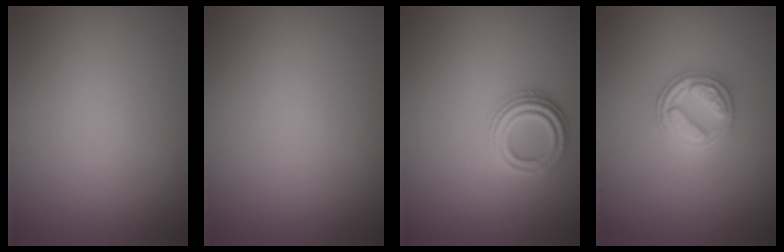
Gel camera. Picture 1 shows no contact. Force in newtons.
{"total": 0.0}
{"total": 3.0, "press": 2.7, "slide": 1.1}
{"total": 3.1, "press": 2.9, "slide": 1.0}